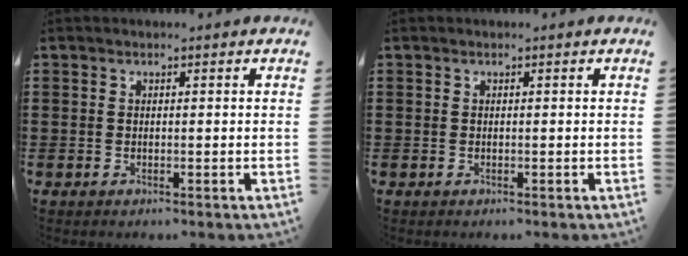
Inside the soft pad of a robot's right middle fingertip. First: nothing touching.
{"total": 0.0}